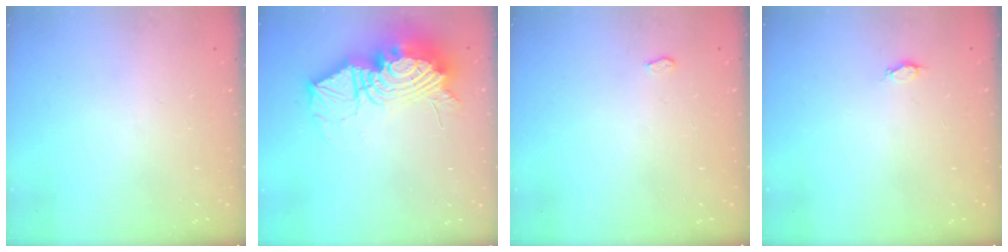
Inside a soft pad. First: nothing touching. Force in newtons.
{"total": 21.9, "press": 21.8, "slide": 2.1}
{"total": 2.3, "press": 2.3, "slide": 0.3}
{"total": 1.8, "press": 1.8, "slide": 0.3}